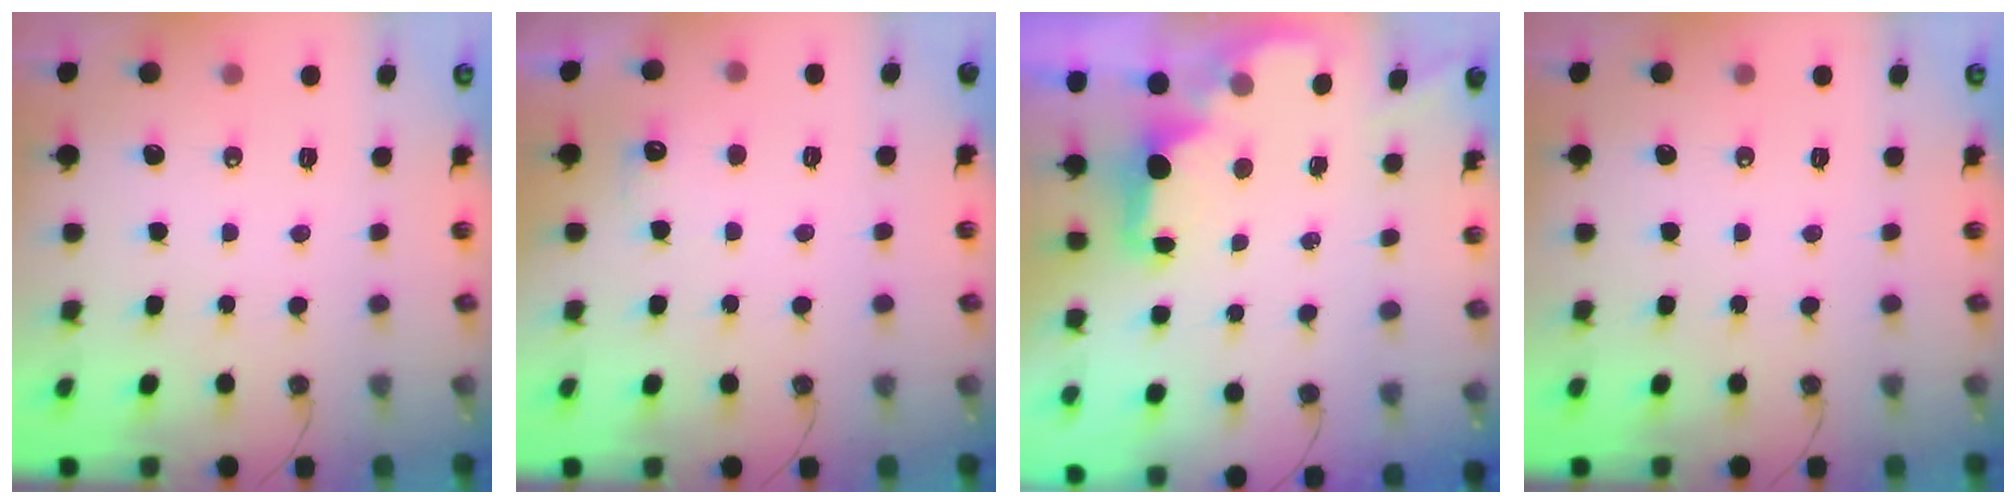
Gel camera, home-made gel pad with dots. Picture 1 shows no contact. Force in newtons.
{"total": 5.0, "press": 4.8, "slide": 1.1}
{"total": 1.9, "press": 1.7, "slide": 0.8}
{"total": 0.0}